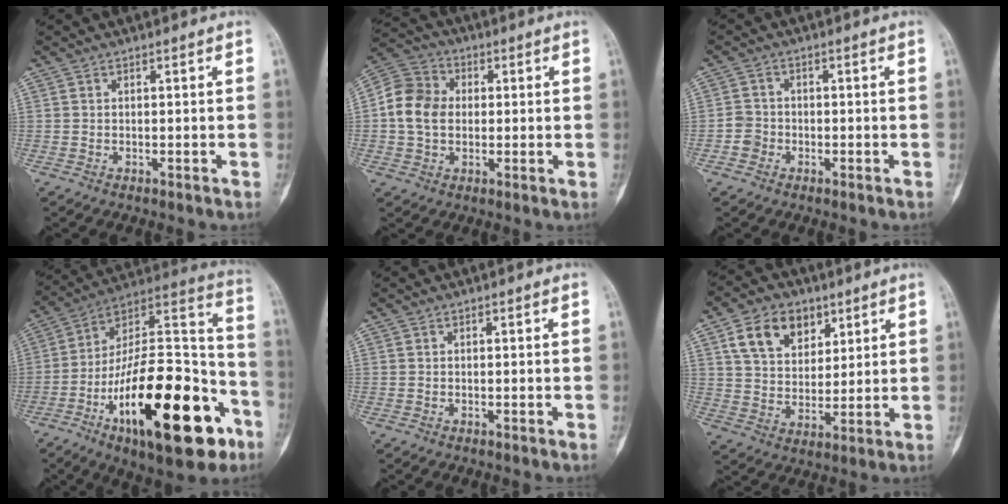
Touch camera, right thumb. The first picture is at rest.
{"total": 9.8, "force": [0.4, 7.9, 5.7], "torque": [-0.097, 0.023, -0.004]}
{"total": 2.7, "force": [-1.0, 2.4, 0.6], "torque": [0.001, 0.012, -0.026]}
{"total": 33.8, "force": [-14.1, 13.3, 27.7], "torque": [-0.413, 0.075, -0.215]}
{"total": 0.0}
{"total": 11.7, "force": [5.7, 8.0, 6.2], "torque": [-0.078, -0.019, 0.106]}